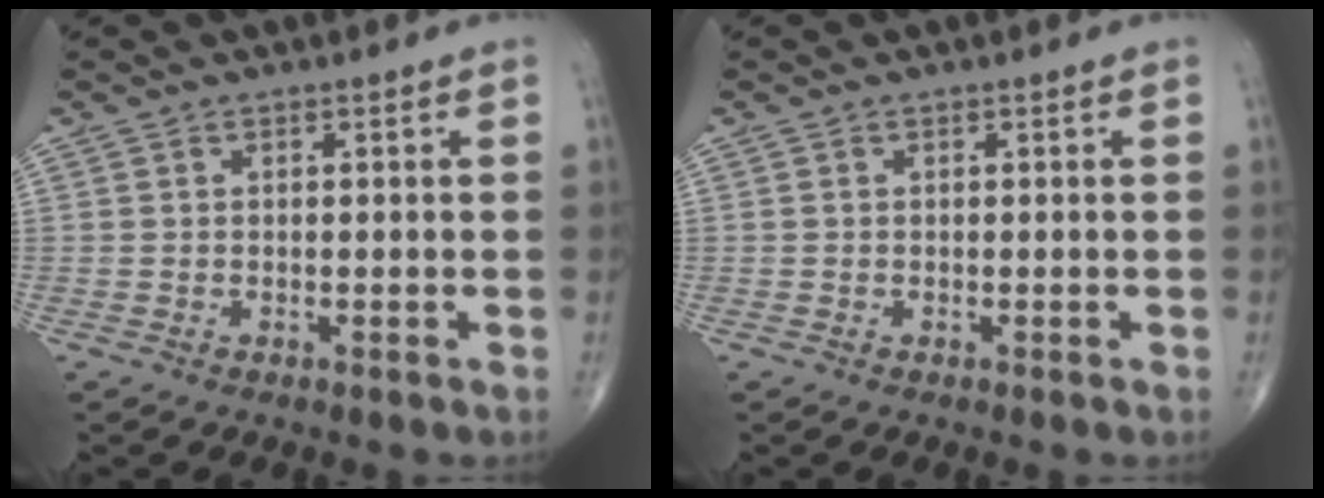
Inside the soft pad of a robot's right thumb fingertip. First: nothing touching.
{"total": 0.0}